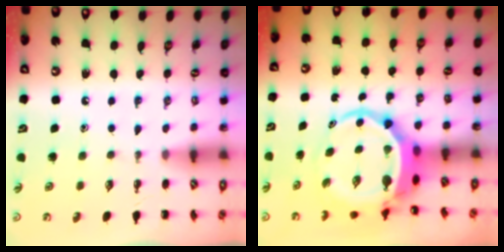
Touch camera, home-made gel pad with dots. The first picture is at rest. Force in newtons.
{"total": 7.1, "press": 6.9, "slide": 1.6}